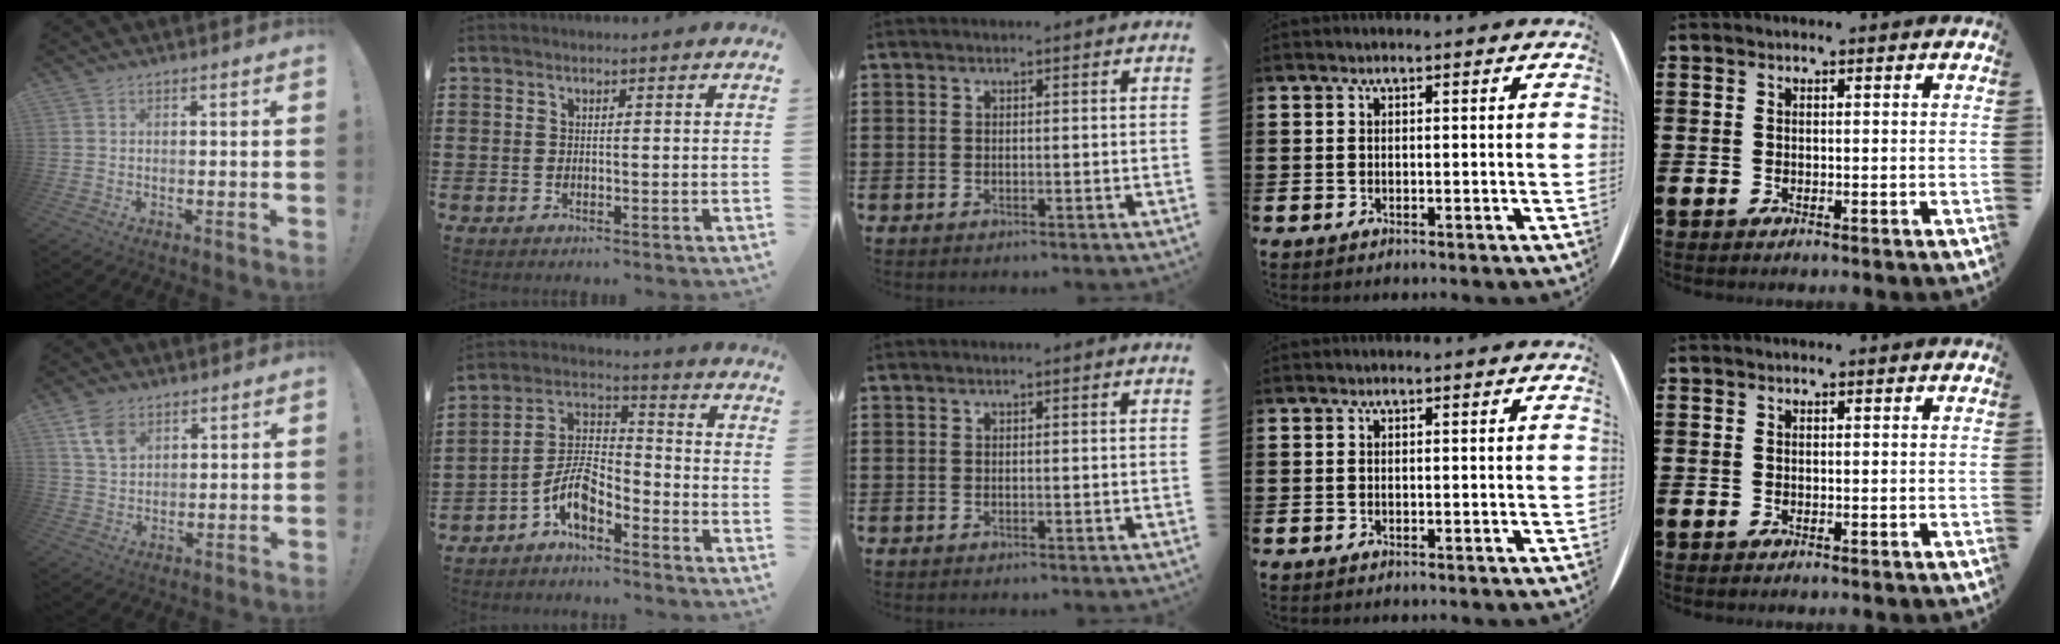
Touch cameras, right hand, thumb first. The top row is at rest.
{"thumb": {"total": 7.6, "force": [4.0, 5.0, 4.0], "torque": [-0.066, -0.012, 0.080]}, "index": {"total": 7.4, "force": [-4.9, 3.2, 4.5], "torque": [-0.107, -0.004, -0.101]}}